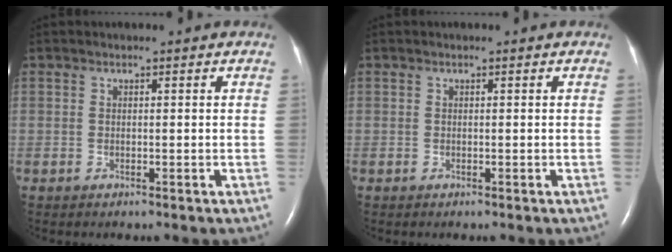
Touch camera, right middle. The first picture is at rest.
{"total": 0.0}